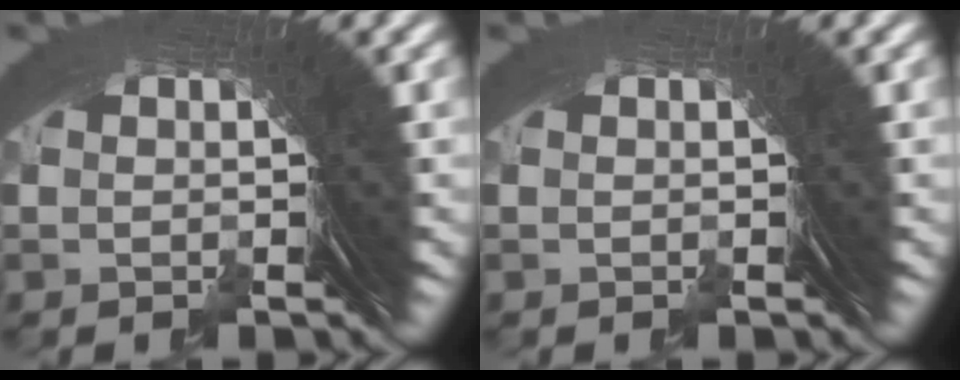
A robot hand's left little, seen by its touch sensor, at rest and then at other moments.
{"total": 0.0}